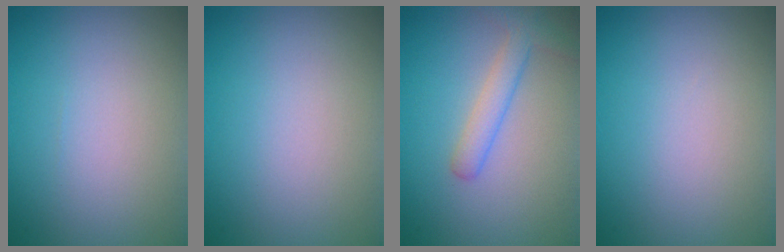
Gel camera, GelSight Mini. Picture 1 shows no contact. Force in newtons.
{"total": 0.0}
{"total": 2.6, "press": 2.6, "slide": 0.1}
{"total": 0.0}